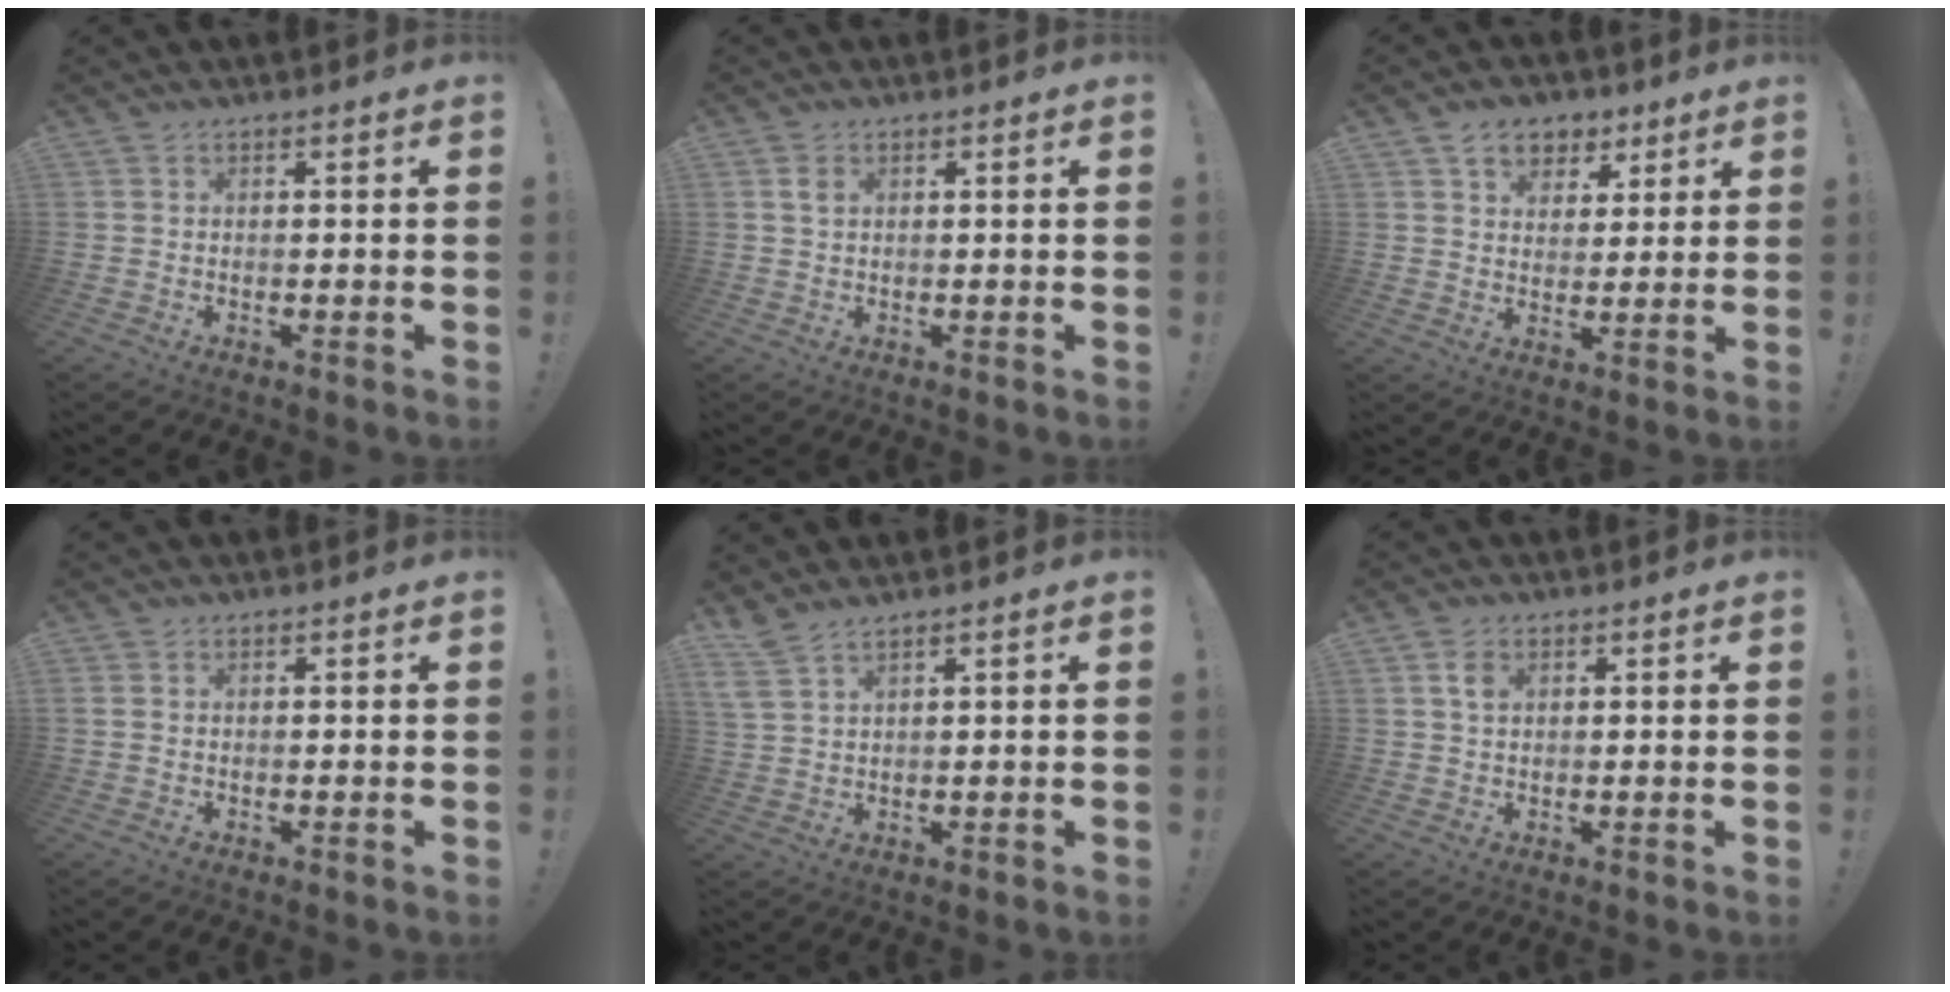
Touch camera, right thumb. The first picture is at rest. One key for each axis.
{"total": 1.9, "fx": 1.0, "fy": 1.2, "fz": 1.1, "tx": -0.012, "ty": -0.002, "tz": 0.015}
{"total": 9.1, "fx": 5.2, "fy": 6.6, "fz": 3.3, "tx": -0.046, "ty": -0.021, "tz": 0.102}
{"total": 0.9, "fx": 0.2, "fy": 0.8, "fz": 0.4, "tx": -0.016, "ty": 0.006, "tz": 0.006}
{"total": 4.8, "fx": 3.8, "fy": 0.7, "fz": 2.9, "tx": -0.060, "ty": -0.015, "tz": 0.072}
{"total": 3.2, "fx": 1.3, "fy": 2.2, "fz": 2.0, "tx": -0.018, "ty": -0.004, "tz": 0.018}